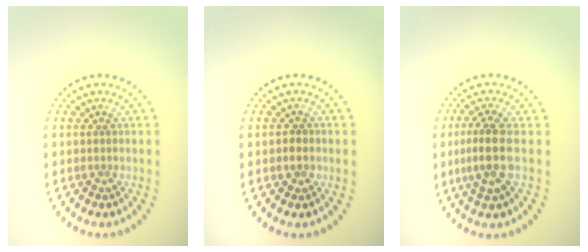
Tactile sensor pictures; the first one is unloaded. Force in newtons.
{"total": 0.8, "press": 0.7, "slide": 0.4}
{"total": 3.4, "press": 3.0, "slide": 1.6}